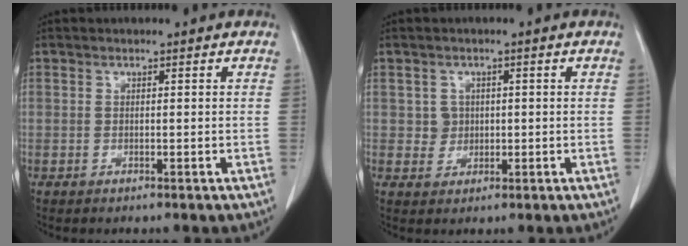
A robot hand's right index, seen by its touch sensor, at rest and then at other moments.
{"total": 2.2, "force": [0.3, 2.2, 0.2], "torque": [0.005, 0.006, 0.010]}